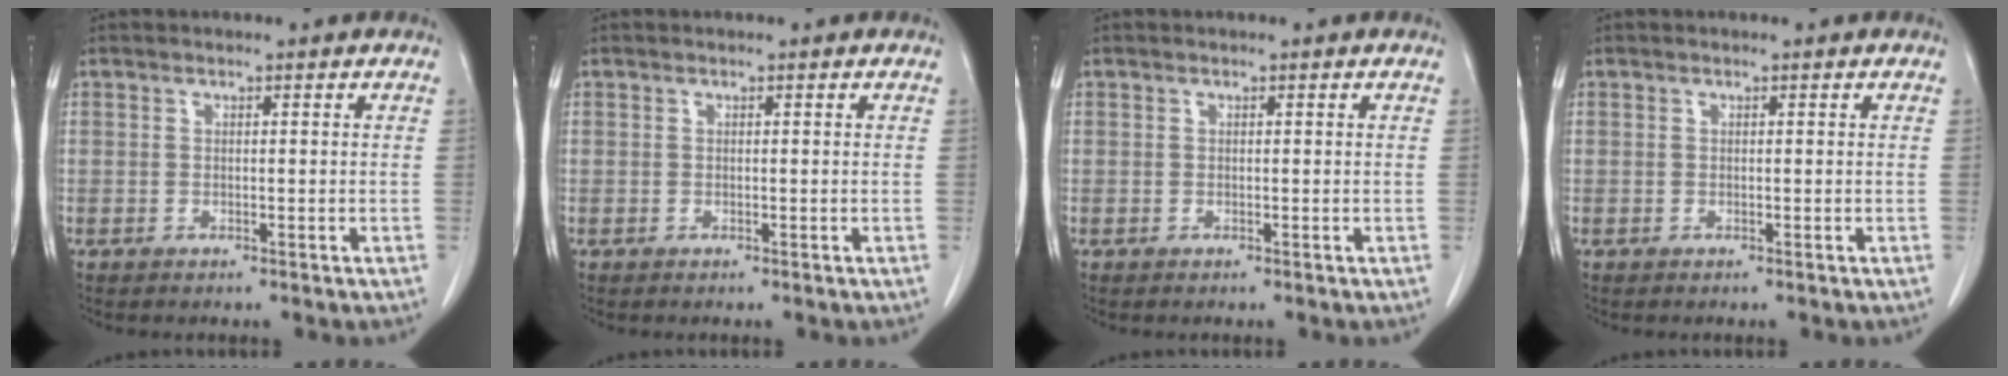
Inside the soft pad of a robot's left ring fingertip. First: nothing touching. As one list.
[{"total": 0.0}, {"total": 0.0}, {"total": 0.0}]